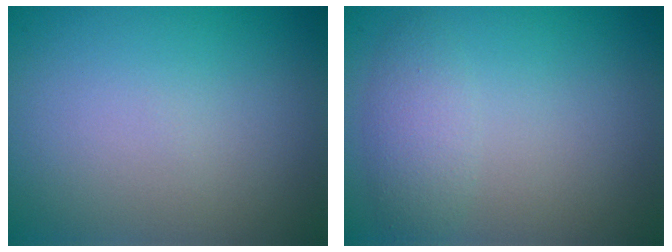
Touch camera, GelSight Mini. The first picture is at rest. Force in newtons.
{"total": 2.1, "press": 2.1, "slide": 0.2}